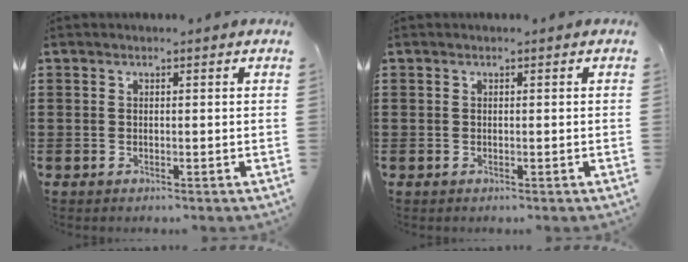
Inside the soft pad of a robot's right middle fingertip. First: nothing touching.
{"total": 0.0}